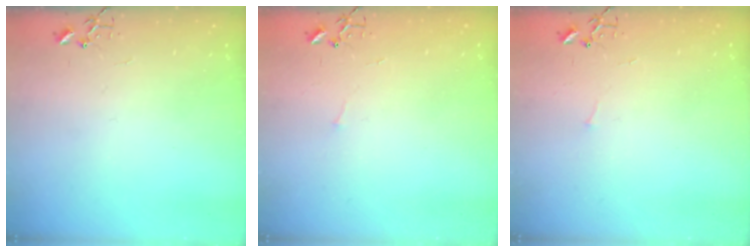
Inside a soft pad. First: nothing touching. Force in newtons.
{"total": 2.8, "press": 2.8, "slide": 0.3}
{"total": 2.8, "press": 2.8, "slide": 0.3}